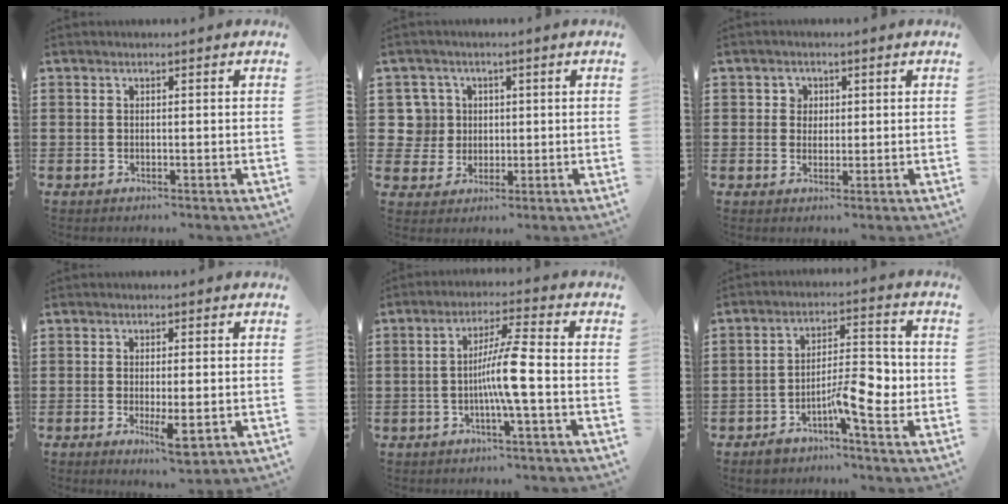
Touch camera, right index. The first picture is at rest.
{"total": 5.7, "force": [1.1, 5.5, 1.3], "torque": [-0.058, 0.014, 0.019]}
{"total": 2.0, "force": [0.4, 2.0, 0.3], "torque": [-0.016, 0.009, 0.005]}
{"total": 4.6, "force": [-1.2, 1.2, 4.2], "torque": [-0.077, -0.009, -0.018]}
{"total": 7.0, "force": [-1.4, -0.3, 6.8], "torque": [-0.128, -0.007, -0.032]}
{"total": 8.2, "force": [-3.0, 3.1, 7.0], "torque": [-0.097, -0.001, -0.052]}